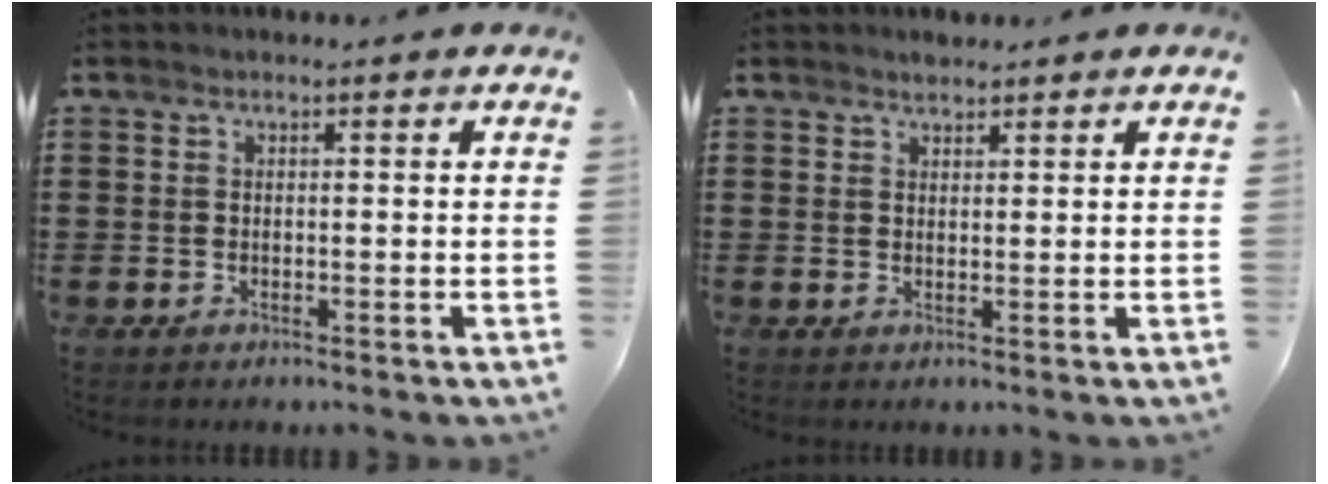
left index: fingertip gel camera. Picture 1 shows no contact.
{"total": 1.4, "force": [1.4, 0.4, 0.2], "torque": [-0.005, 0.001, 0.026]}